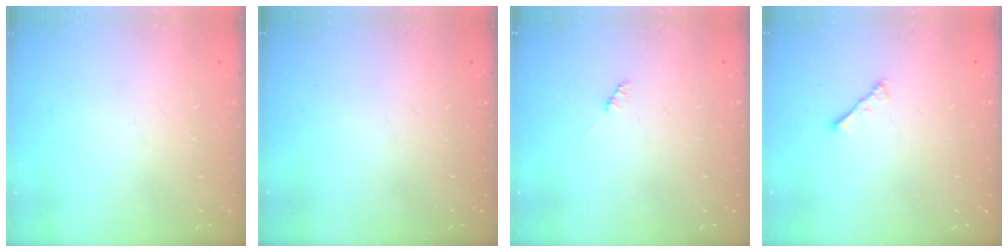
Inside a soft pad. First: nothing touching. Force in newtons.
{"total": 0.0}
{"total": 1.4, "press": 1.4, "slide": 0.2}
{"total": 2.2, "press": 2.1, "slide": 0.5}